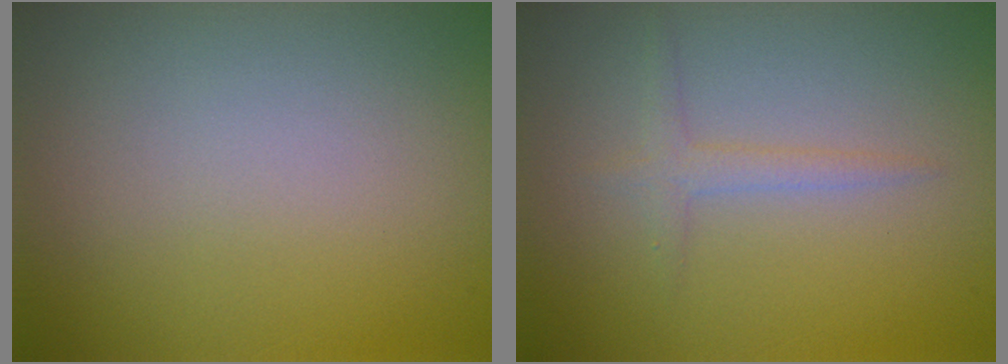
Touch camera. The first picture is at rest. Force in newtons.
{"total": 1.4, "press": 1.4, "slide": 0.1}